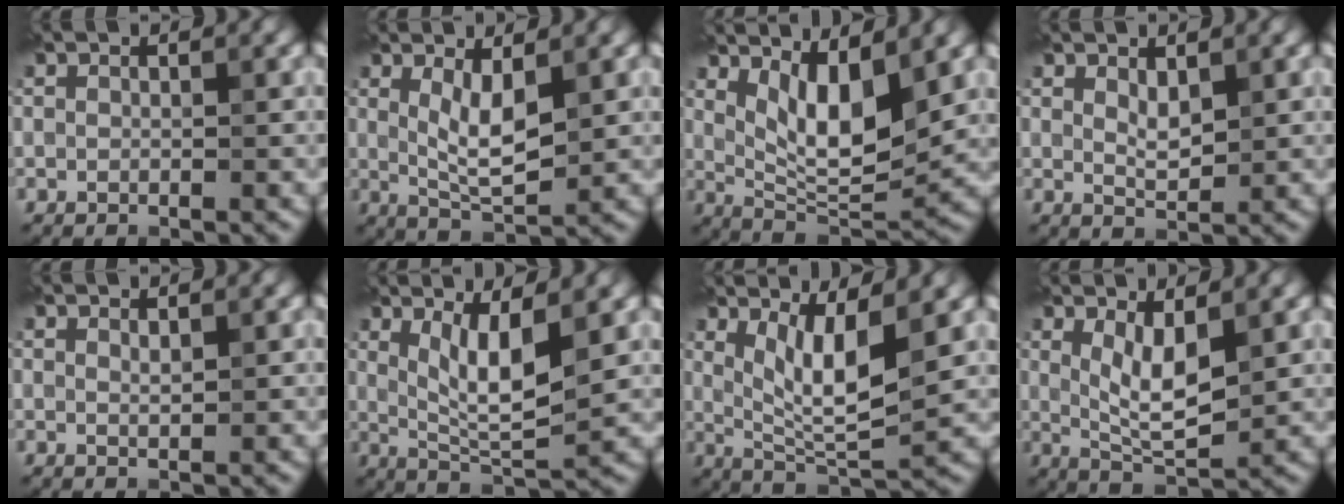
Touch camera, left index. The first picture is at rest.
{"total": 4.0, "force": [0.9, 1.2, 3.6], "torque": [-0.073, -0.011, 0.022]}
{"total": 6.9, "force": [2.5, 2.4, 6.0], "torque": [-0.104, -0.019, 0.049]}
{"total": 1.7, "force": [0.9, 0.7, 1.3], "torque": [-0.026, -0.004, 0.020]}
{"total": 0.7, "force": [0.5, 0.1, 0.4], "torque": [-0.007, -0.002, 0.011]}
{"total": 5.3, "force": [1.6, 1.2, 4.9], "torque": [-0.091, -0.012, 0.037]}
{"total": 5.9, "force": [1.9, 1.4, 5.4], "torque": [-0.097, -0.016, 0.042]}
{"total": 4.4, "force": [1.1, 1.4, 4.0], "torque": [-0.077, -0.011, 0.026]}